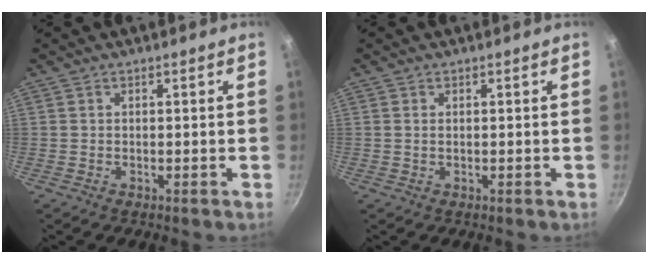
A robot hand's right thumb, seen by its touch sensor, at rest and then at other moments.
{"total": 0.6, "force": [0.2, 0.3, 0.5], "torque": [-0.011, 0.000, 0.003]}